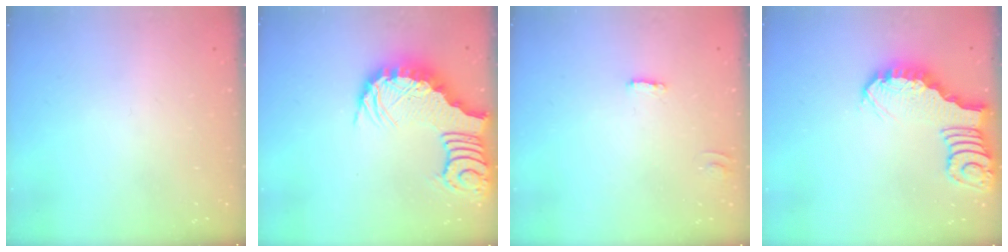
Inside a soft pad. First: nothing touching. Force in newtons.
{"total": 3.6, "press": 3.6, "slide": 0.7}
{"total": 2.0, "press": 2.0, "slide": 0.1}
{"total": 2.8, "press": 2.8, "slide": 0.4}